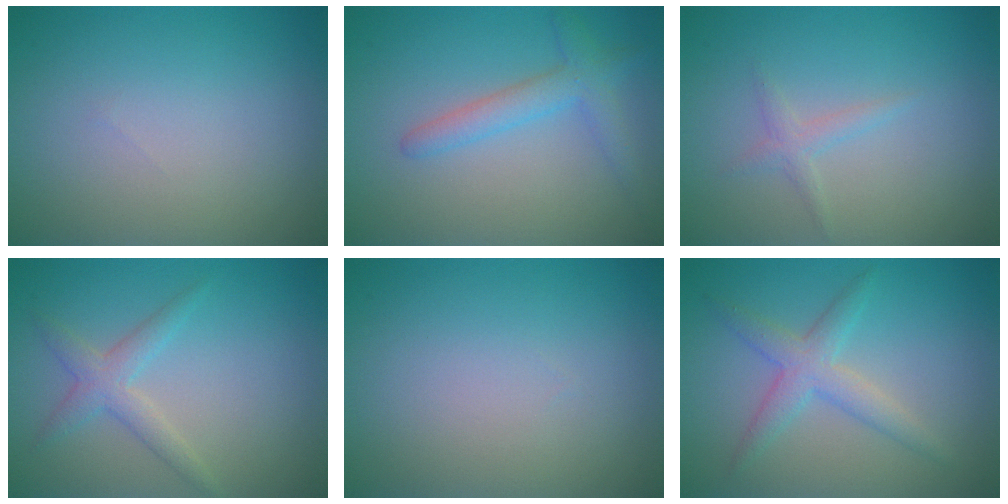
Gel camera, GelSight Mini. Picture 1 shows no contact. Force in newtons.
{"total": 2.8, "press": 2.8, "slide": 0.3}
{"total": 1.3, "press": 1.3, "slide": 0.1}
{"total": 2.4, "press": 2.4, "slide": 0.0}
{"total": 0.0}
{"total": 3.0, "press": 3.0, "slide": 0.1}